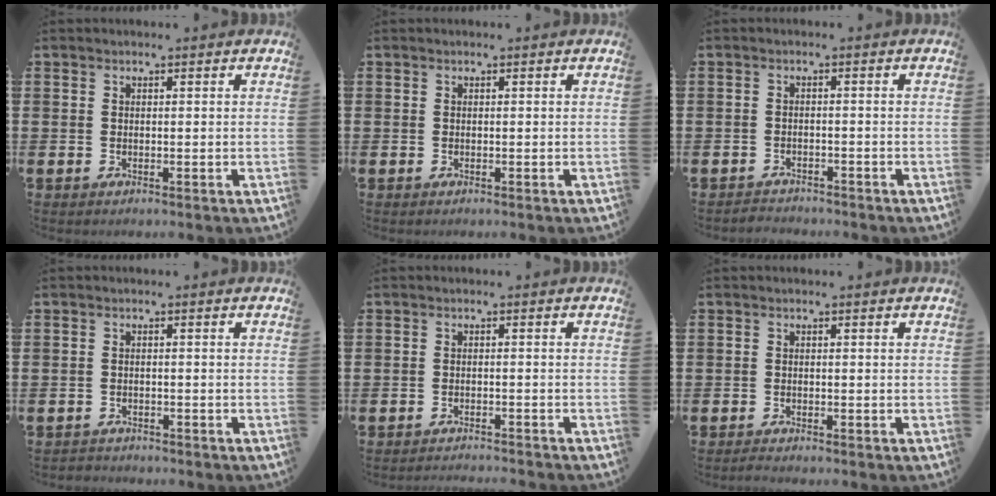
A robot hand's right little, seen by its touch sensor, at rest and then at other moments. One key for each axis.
{"total": 0.0}
{"total": 1.4, "fx": -1.4, "fy": 0.1, "fz": -0.3, "tx": 0.000, "ty": 0.005, "tz": -0.031}
{"total": 0.7, "fx": -0.7, "fy": 0.1, "fz": -0.1, "tx": 0.000, "ty": 0.001, "tz": -0.016}
{"total": 1.2, "fx": -1.1, "fy": -0.2, "fz": 0.0, "tx": -0.001, "ty": 0.002, "tz": -0.024}
{"total": 0.7, "fx": -0.6, "fy": 0.0, "fz": 0.3, "tx": -0.006, "ty": -0.002, "tz": -0.012}